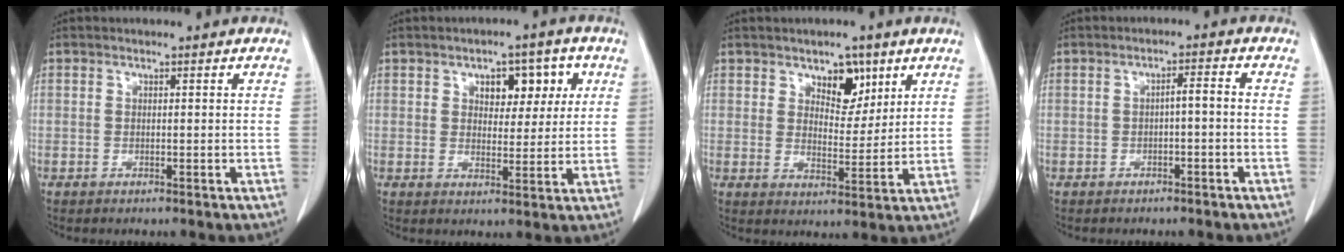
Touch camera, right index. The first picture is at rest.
{"total": 6.6, "force": [2.6, 3.7, 4.8], "torque": [-0.054, 0.015, 0.039]}
{"total": 5.9, "force": [3.5, 3.2, 3.4], "torque": [-0.044, 0.001, 0.058]}
{"total": 2.1, "force": [-0.5, 0.4, 2.0], "torque": [-0.032, 0.009, -0.007]}